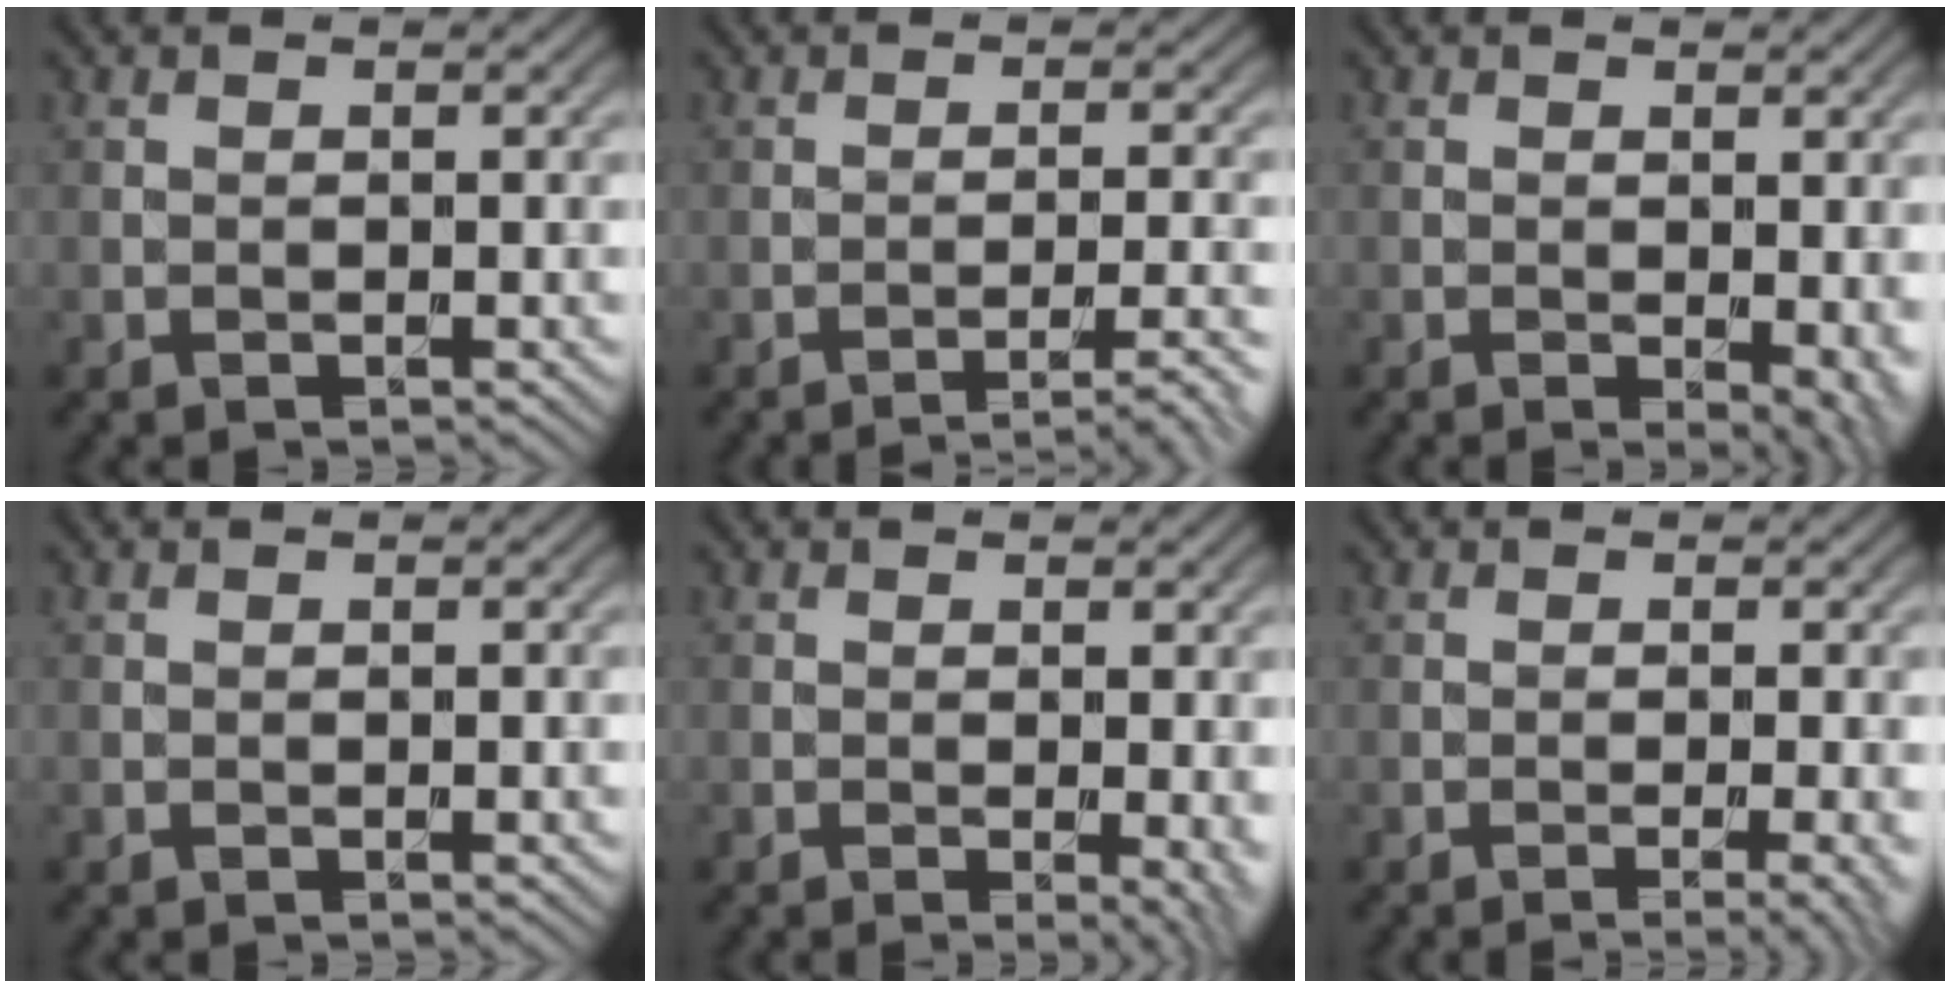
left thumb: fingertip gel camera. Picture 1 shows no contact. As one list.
[{"total": 4.5, "force": [-3.0, 0.6, 3.3], "torque": [-0.048, 0.012, -0.054]}, {"total": 3.6, "force": [-0.7, 1.5, 3.2], "torque": [-0.036, -0.009, -0.006]}, {"total": 0.0}, {"total": 2.7, "force": [-0.3, 0.7, 2.6], "torque": [-0.033, -0.006, -0.006]}, {"total": 2.9, "force": [-1.0, 0.5, 2.7], "torque": [-0.036, 0.001, -0.019]}]